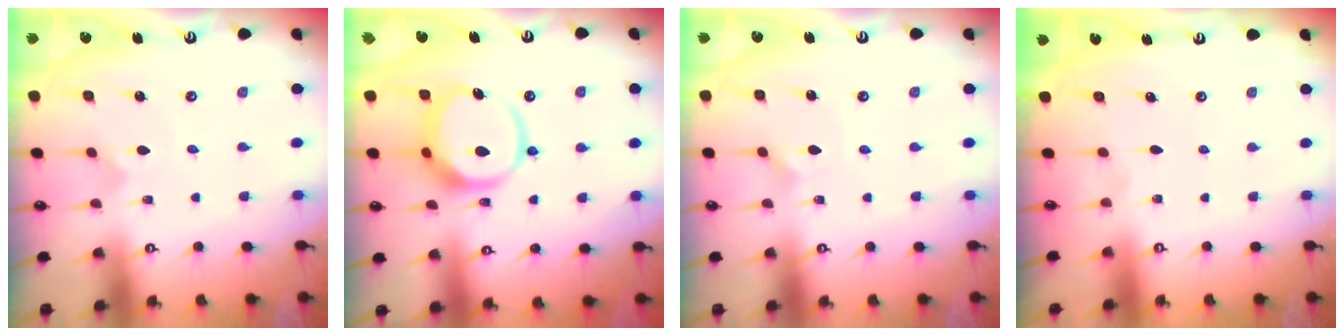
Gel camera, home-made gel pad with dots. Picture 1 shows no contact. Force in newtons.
{"total": 13.6, "press": 13.5, "slide": 1.5}
{"total": 2.5, "press": 2.4, "slide": 0.4}
{"total": 0.0}